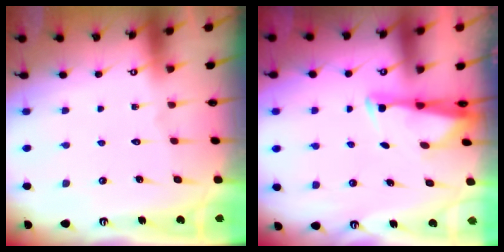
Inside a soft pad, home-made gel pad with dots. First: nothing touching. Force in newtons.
{"total": 2.9, "press": 2.8, "slide": 0.7}